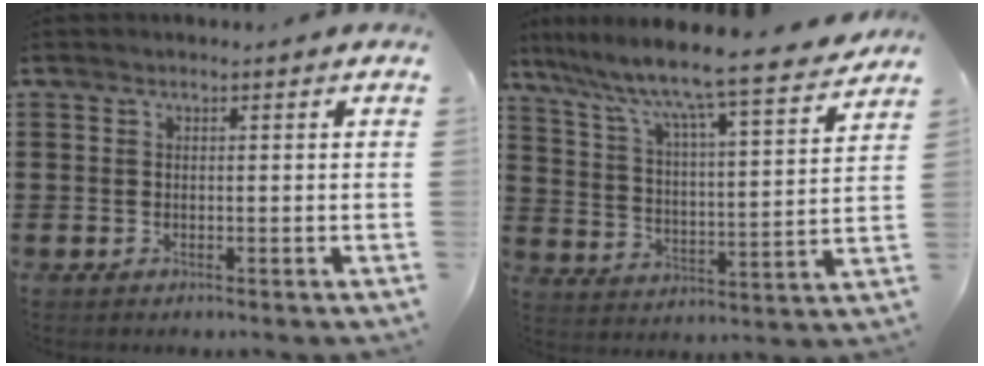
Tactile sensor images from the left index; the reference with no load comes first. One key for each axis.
{"total": 7.9, "fx": 7.0, "fy": -0.6, "fz": 3.5, "tx": -0.099, "ty": -0.062, "tz": 0.110}